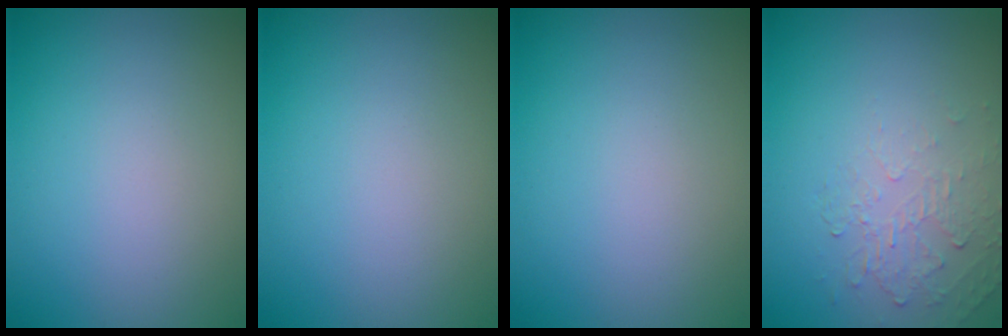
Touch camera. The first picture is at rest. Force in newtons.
{"total": 0.0}
{"total": 0.0}
{"total": 2.1, "press": 0.7, "slide": 2.0}